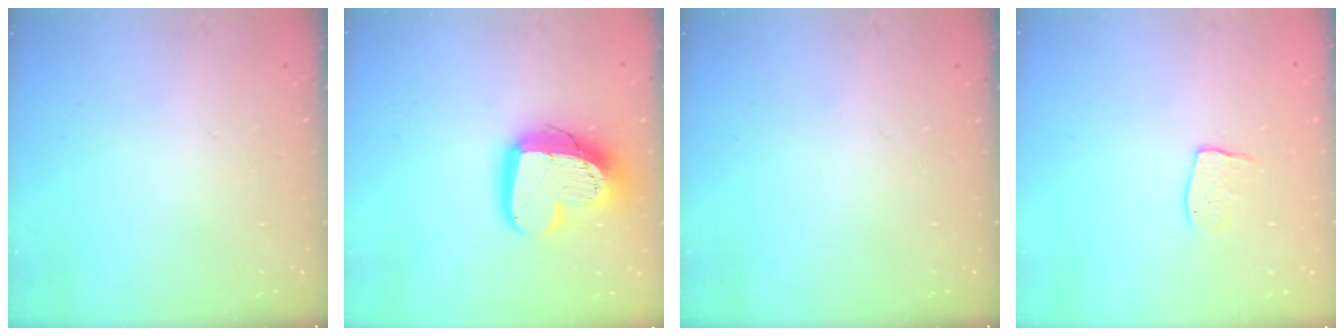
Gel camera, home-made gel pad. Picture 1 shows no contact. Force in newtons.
{"total": 16.5, "press": 16.5, "slide": 1.4}
{"total": 0.0}
{"total": 7.0, "press": 7.0, "slide": 0.5}